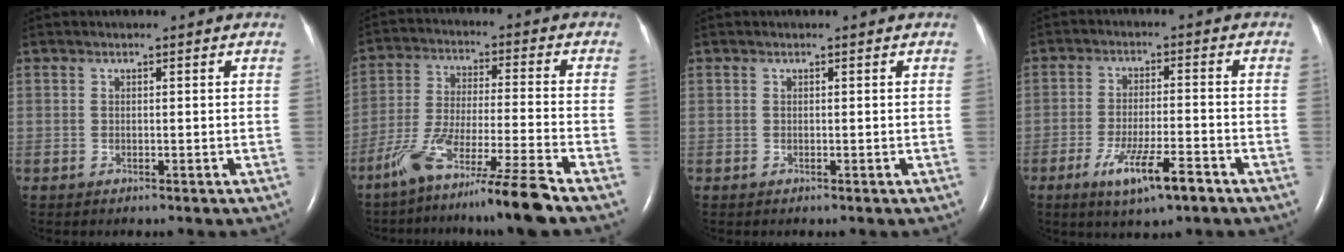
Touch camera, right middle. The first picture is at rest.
{"total": 12.5, "force": [-9.3, -1.7, 8.2], "torque": [-0.152, -0.033, -0.167]}
{"total": 0.0}
{"total": 8.3, "force": [-4.8, 1.1, 6.6], "torque": [-0.124, -0.013, -0.078]}